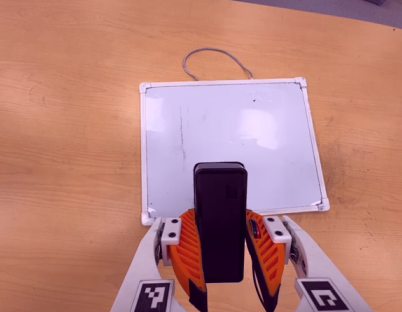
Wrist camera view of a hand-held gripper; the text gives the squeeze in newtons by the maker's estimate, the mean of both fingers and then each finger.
{"total": 6.3, "left": 5.5, "right": 7.1}